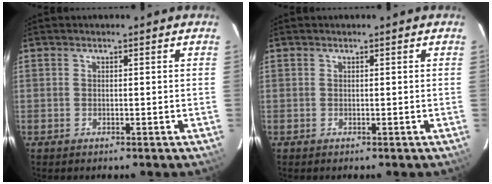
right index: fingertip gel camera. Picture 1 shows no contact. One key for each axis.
{"total": 0.0}